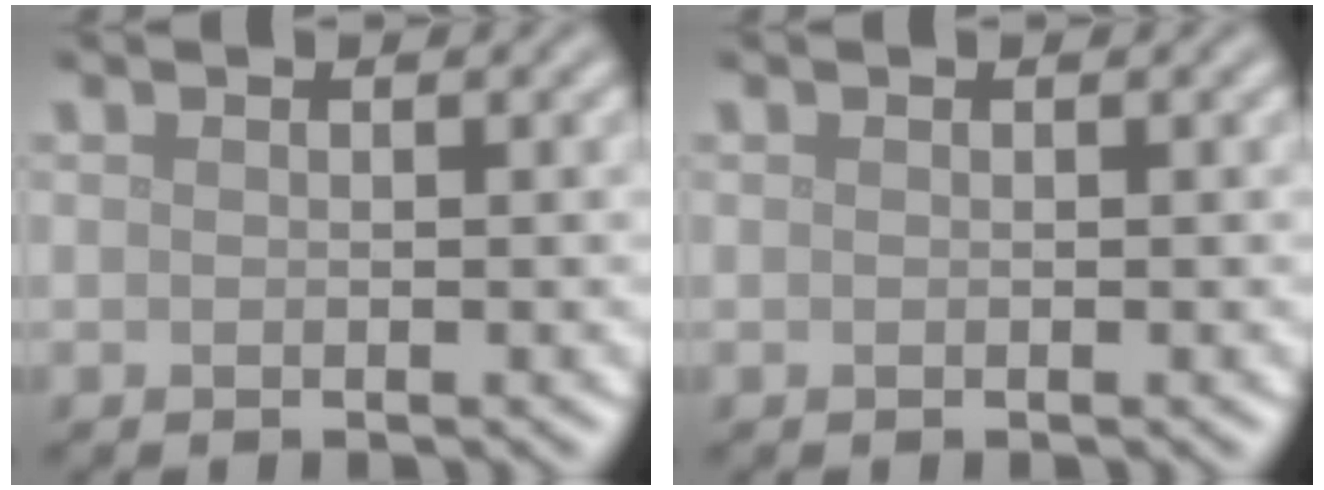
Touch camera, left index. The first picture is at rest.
{"total": 0.0}